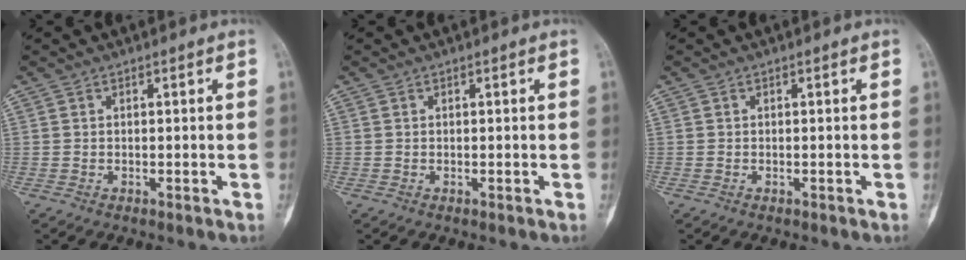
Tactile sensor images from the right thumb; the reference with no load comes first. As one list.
[{"total": 0.0}, {"total": 0.0}]